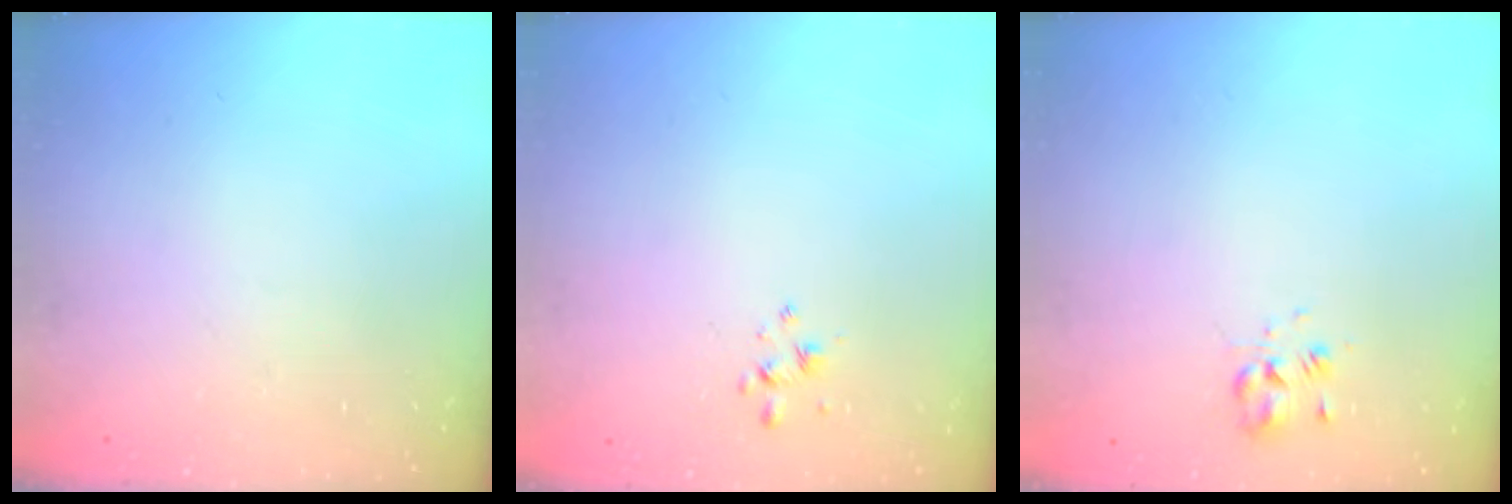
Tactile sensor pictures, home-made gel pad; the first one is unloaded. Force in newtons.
{"total": 2.7, "press": 2.5, "slide": 0.8}
{"total": 3.8, "press": 3.7, "slide": 1.1}